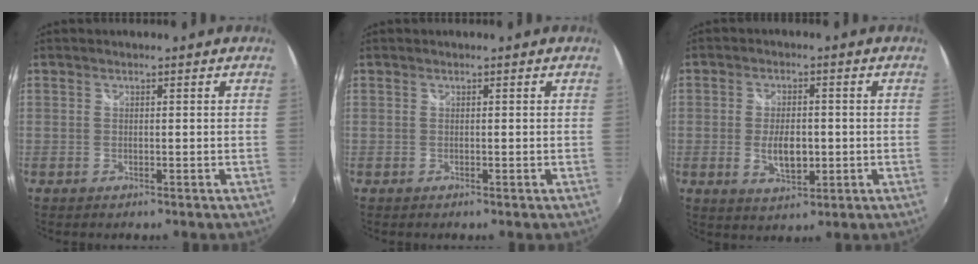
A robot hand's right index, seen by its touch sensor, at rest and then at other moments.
{"total": 0.0}
{"total": 6.4, "force": [-1.0, 3.3, 5.4], "torque": [-0.102, -0.007, -0.013]}